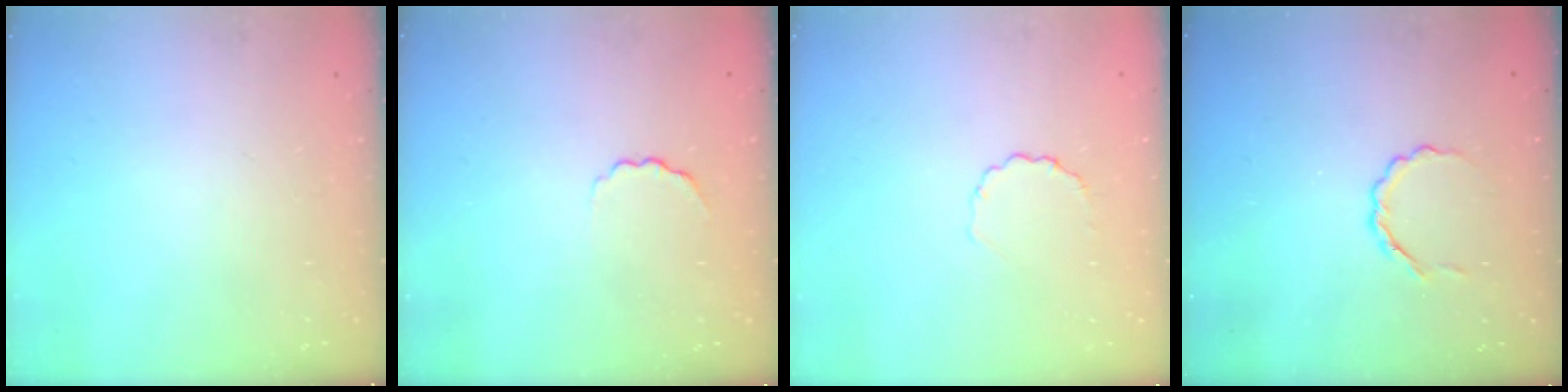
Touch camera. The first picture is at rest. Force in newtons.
{"total": 2.5, "press": 2.4, "slide": 0.6}
{"total": 2.7, "press": 2.5, "slide": 1.0}
{"total": 3.0, "press": 2.8, "slide": 1.1}